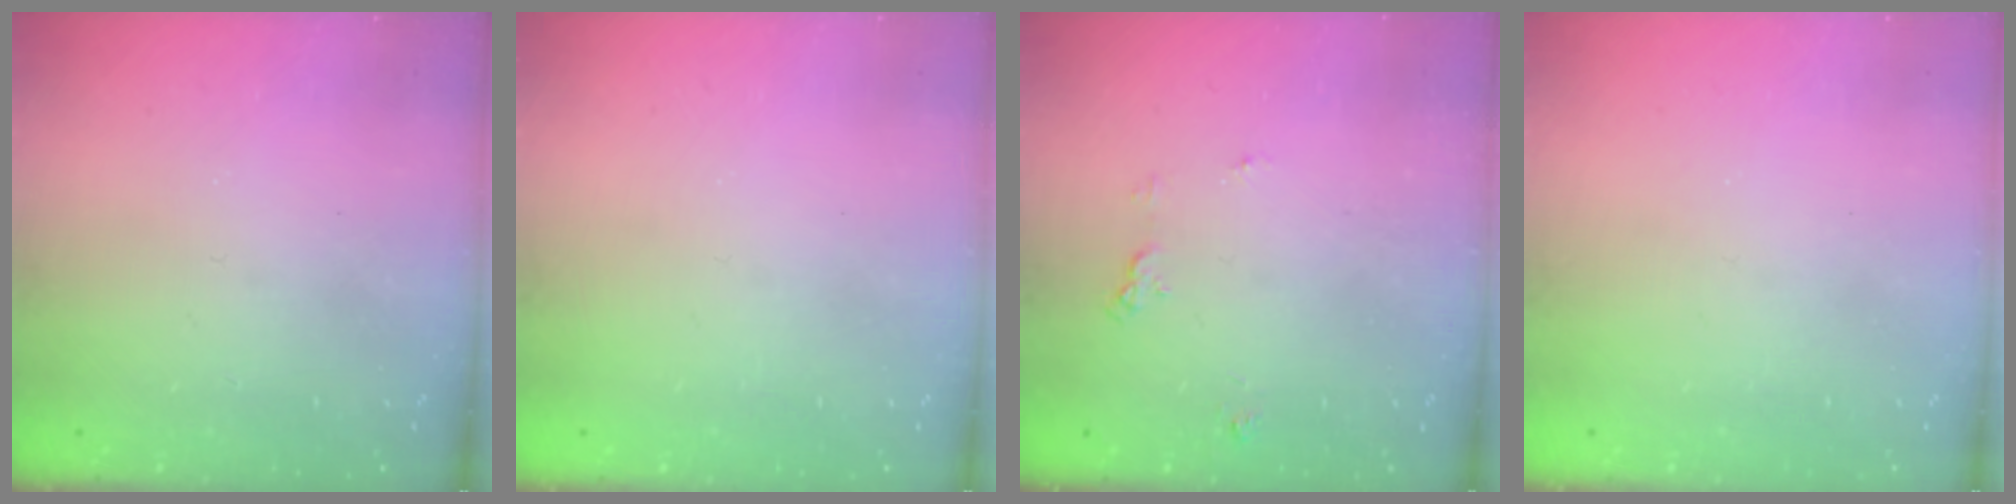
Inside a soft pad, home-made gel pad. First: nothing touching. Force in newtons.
{"total": 0.0}
{"total": 4.3, "press": 4.3, "slide": 0.4}
{"total": 0.0}